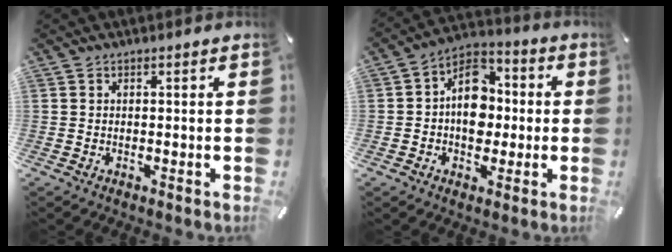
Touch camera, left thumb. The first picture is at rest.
{"total": 11.7, "force": [-0.9, 9.0, 7.4], "torque": [-0.118, 0.015, -0.015]}